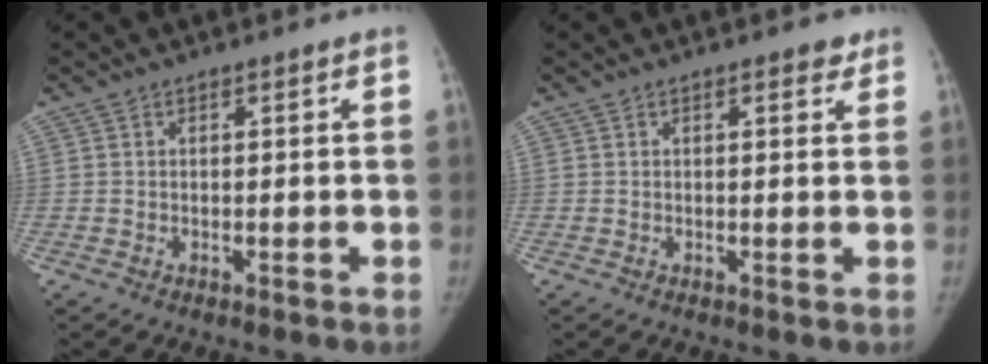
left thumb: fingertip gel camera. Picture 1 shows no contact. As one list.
[{"total": 1.9, "force": [1.2, 0.8, 1.2], "torque": [-0.006, -0.004, 0.013]}]